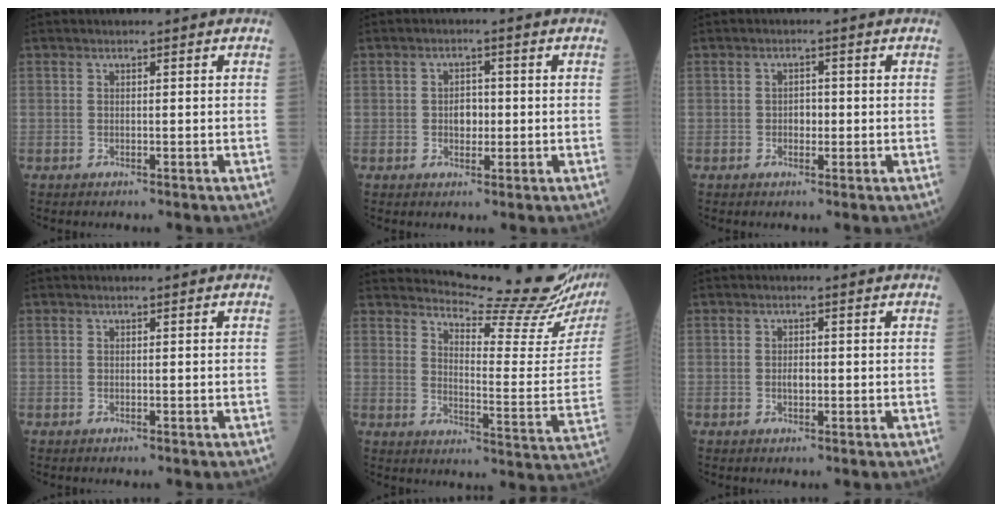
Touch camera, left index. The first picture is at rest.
{"total": 2.8, "force": [-0.4, 1.9, 2.1], "torque": [-0.032, 0.004, -0.005]}
{"total": 1.8, "force": [-0.4, 1.2, 1.2], "torque": [-0.015, 0.003, -0.008]}
{"total": 0.0}
{"total": 19.0, "force": [17.8, -0.8, 6.6], "torque": [-0.109, -0.112, 0.221]}
{"total": 1.4, "force": [-0.3, 0.7, 1.2], "torque": [-0.021, 0.000, -0.005]}